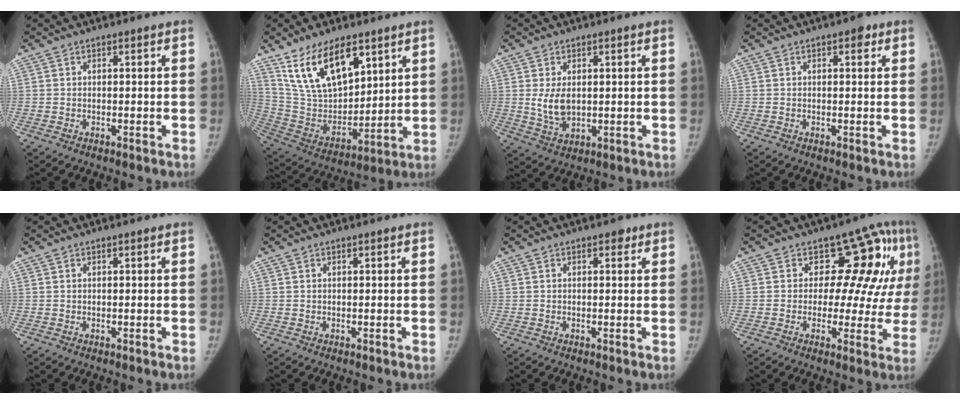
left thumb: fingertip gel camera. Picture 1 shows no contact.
{"total": 17.9, "force": [10.7, 8.9, 11.4], "torque": [-0.162, -0.048, 0.218]}
{"total": 5.9, "force": [0.7, 3.7, 4.5], "torque": [-0.078, -0.011, 0.022]}
{"total": 1.7, "force": [0.8, 0.9, 1.2], "torque": [-0.006, 0.001, 0.007]}
{"total": 0.0}
{"total": 0.0}
{"total": 1.1, "force": [0.6, 0.7, 0.5], "torque": [0.004, -0.001, 0.004]}
{"total": 12.8, "force": [3.8, 8.0, 9.2], "torque": [-0.045, -0.004, 0.038]}